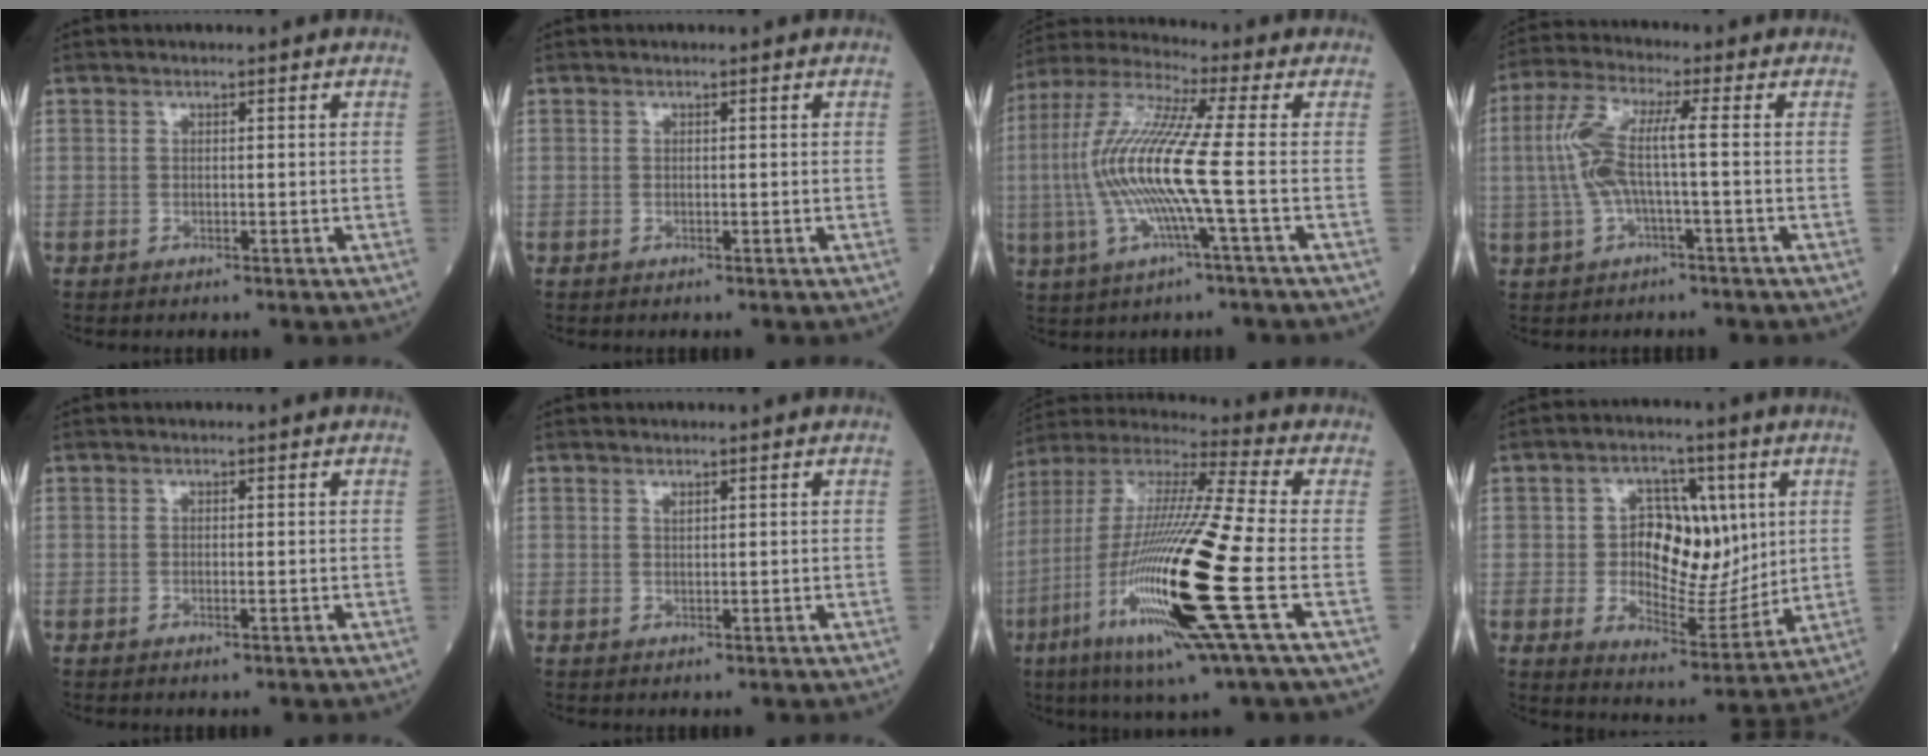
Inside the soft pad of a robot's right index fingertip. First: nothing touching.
{"total": 0.0}
{"total": 13.4, "force": [-1.8, -0.3, 13.3], "torque": [-0.285, 0.005, -0.047]}
{"total": 7.8, "force": [-0.3, 1.1, 7.7], "torque": [-0.176, 0.025, -0.010]}
{"total": 0.7, "force": [-0.2, 0.0, 0.6], "torque": [-0.014, -0.002, -0.002]}
{"total": 0.6, "force": [0.5, 0.1, 0.4], "torque": [-0.009, -0.004, 0.009]}
{"total": 24.3, "force": [-7.0, 1.0, 23.3], "torque": [-0.481, -0.038, -0.136]}
{"total": 12.2, "force": [1.9, 6.7, 10.0], "torque": [-0.154, 0.010, 0.038]}